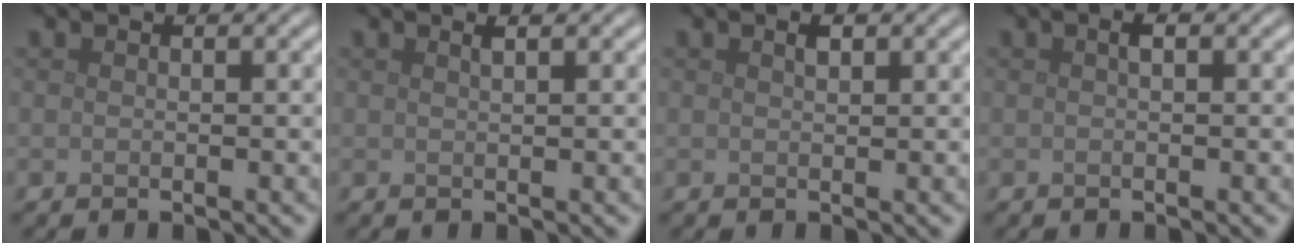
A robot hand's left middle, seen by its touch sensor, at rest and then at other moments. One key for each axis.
{"total": 0.9, "fx": 0.5, "fy": 0.3, "fz": 0.7, "tx": -0.005, "ty": 0.002, "tz": 0.008}
{"total": 0.8, "fx": 0.5, "fy": 0.3, "fz": 0.6, "tx": -0.012, "ty": 0.000, "tz": 0.009}
{"total": 0.7, "fx": 0.2, "fy": 0.2, "fz": 0.7, "tx": -0.012, "ty": 0.004, "tz": 0.004}